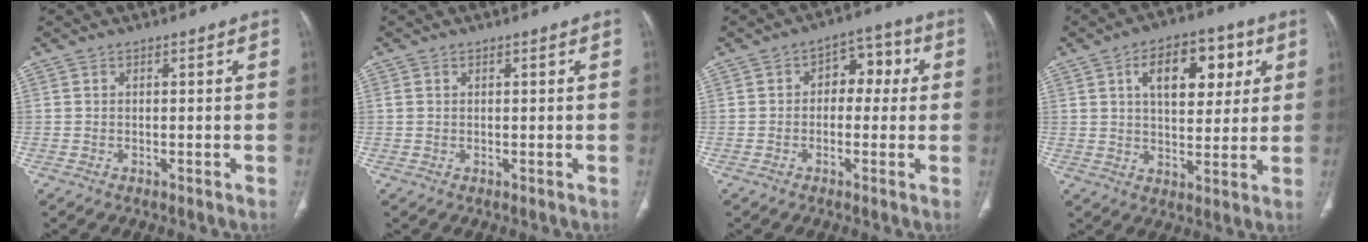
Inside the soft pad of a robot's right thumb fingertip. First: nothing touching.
{"total": 0.8, "force": [0.4, 0.5, 0.4], "torque": [-0.008, 0.004, 0.009]}
{"total": 6.9, "force": [0.8, 4.7, 5.0], "torque": [-0.027, 0.024, 0.002]}
{"total": 13.8, "force": [4.9, 7.7, 10.4], "torque": [-0.116, -0.003, 0.075]}